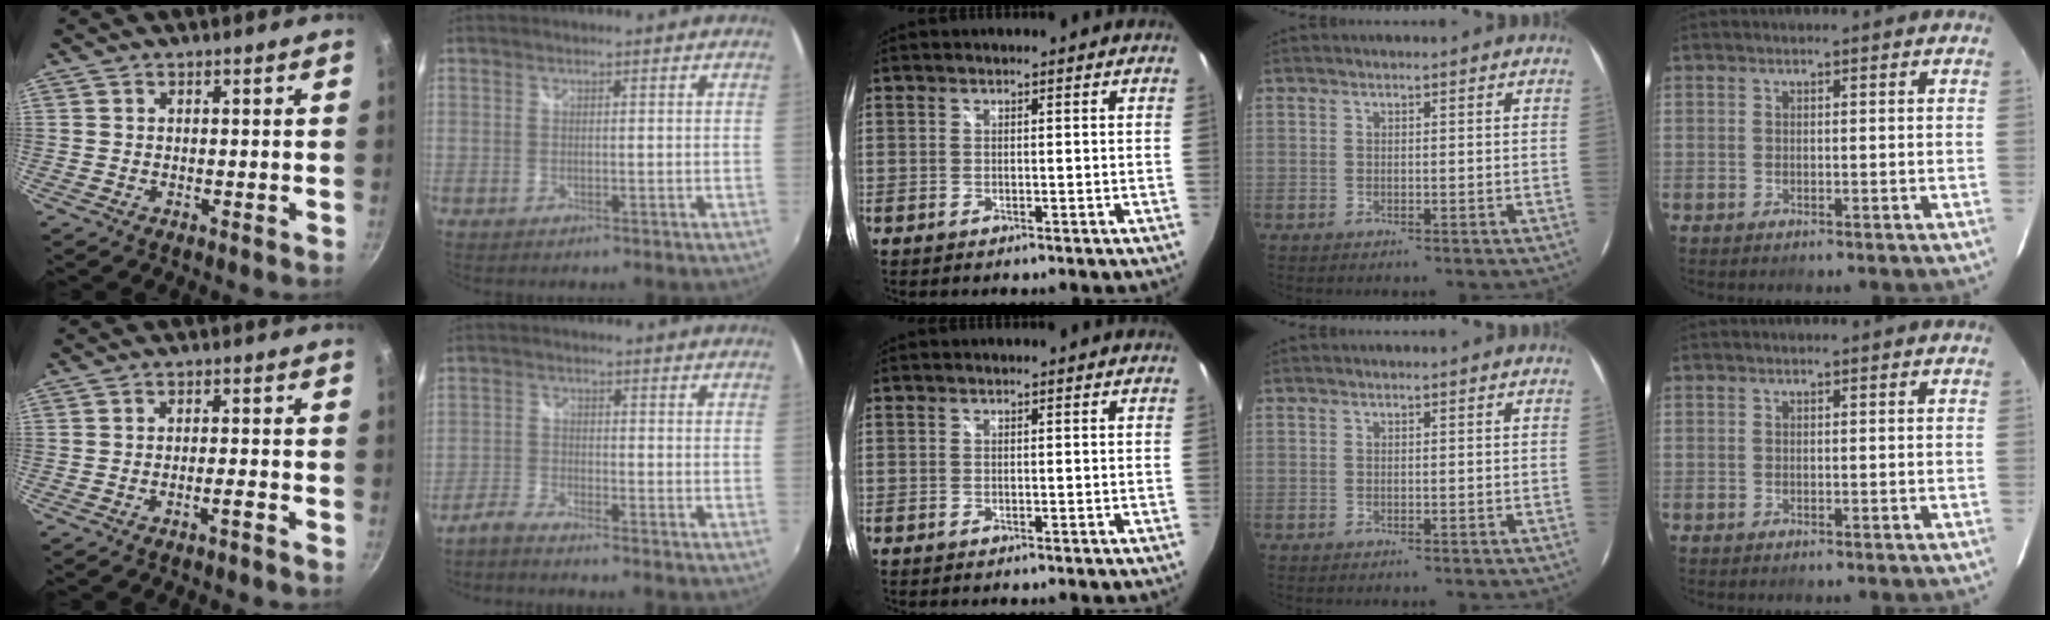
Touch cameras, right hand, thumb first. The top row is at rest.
{"thumb": {"total": 2.0, "force": [-1.5, -0.1, 1.4], "torque": [-0.027, 0.012, -0.023]}, "index": {"total": 3.0, "force": [-2.8, 0.3, 0.8], "torque": [-0.031, -0.004, -0.063]}}